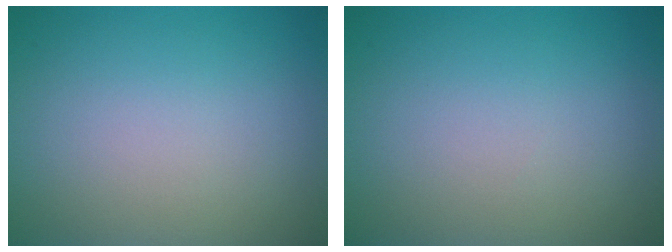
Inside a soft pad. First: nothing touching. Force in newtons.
{"total": 0.0}